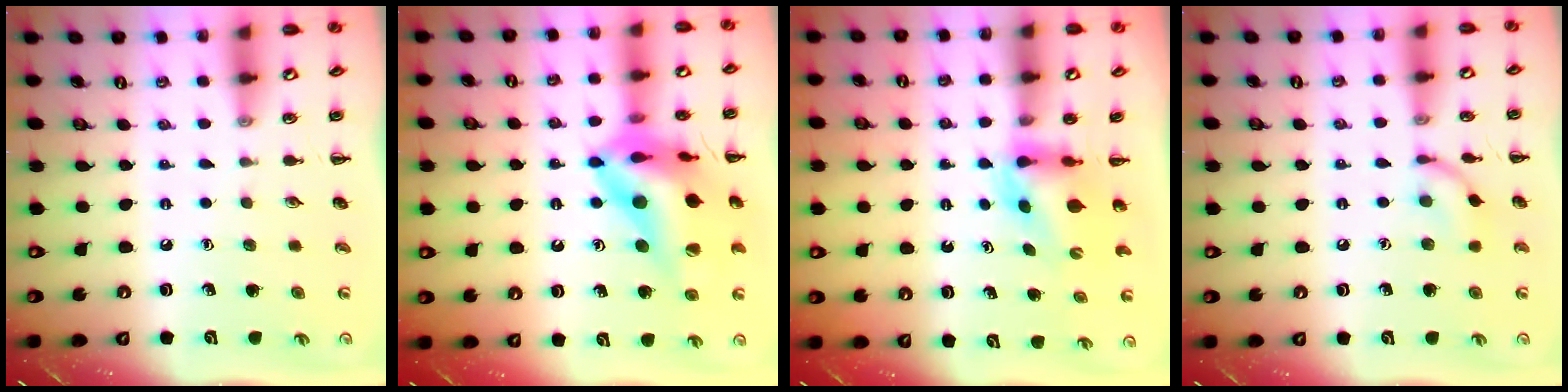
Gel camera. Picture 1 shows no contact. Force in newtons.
{"total": 20.1, "press": 19.6, "slide": 4.5}
{"total": 4.1, "press": 3.9, "slide": 1.2}
{"total": 8.3, "press": 8.2, "slide": 0.3}